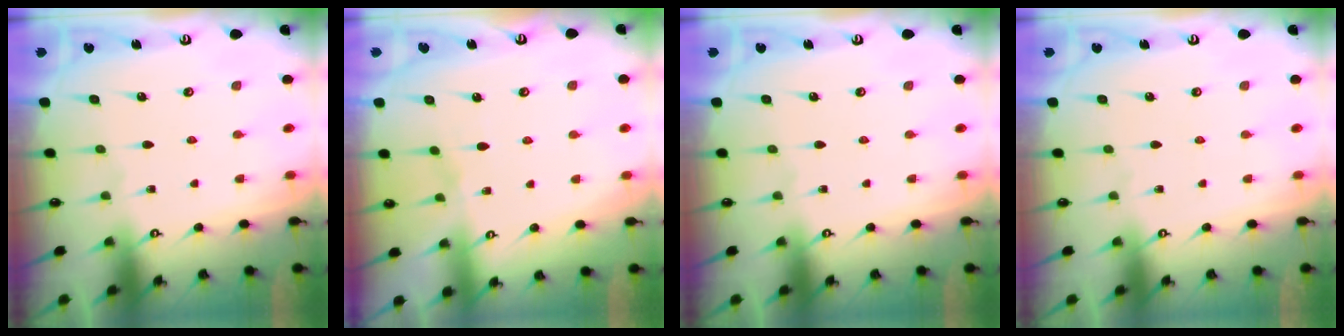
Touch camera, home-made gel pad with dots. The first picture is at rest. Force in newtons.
{"total": 2.8, "press": 2.8, "slide": 0.5}
{"total": 0.0}
{"total": 0.0}